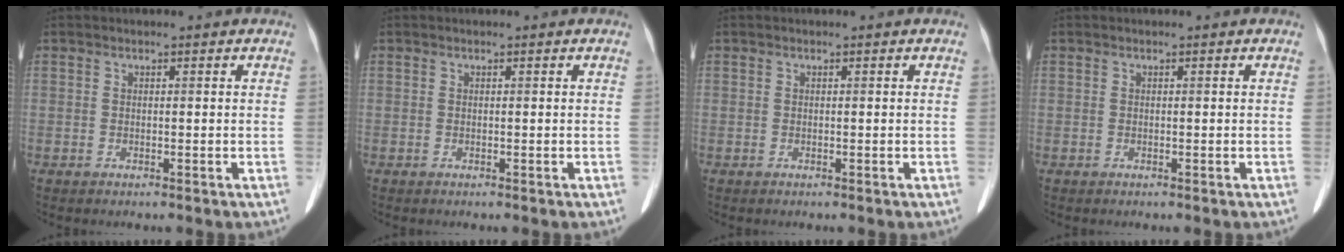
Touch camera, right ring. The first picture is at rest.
{"total": 0.0}
{"total": 0.0}
{"total": 0.0}